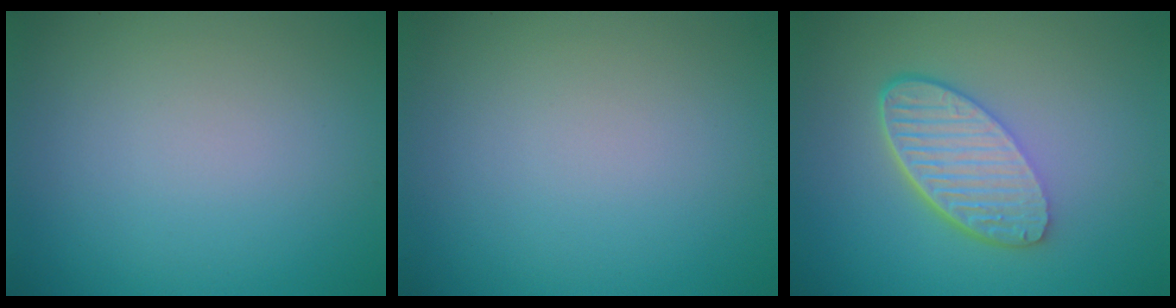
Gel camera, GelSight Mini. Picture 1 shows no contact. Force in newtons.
{"total": 0.0}
{"total": 5.9, "press": 4.2, "slide": 4.1}